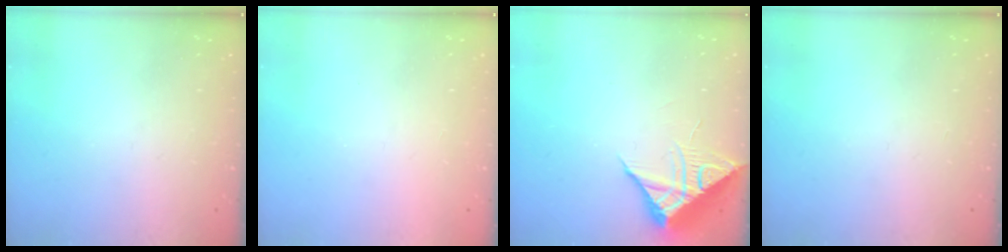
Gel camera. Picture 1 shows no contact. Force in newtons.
{"total": 1.5, "press": 1.5, "slide": 0.1}
{"total": 9.7, "press": 9.7, "slide": 0.5}
{"total": 0.0}